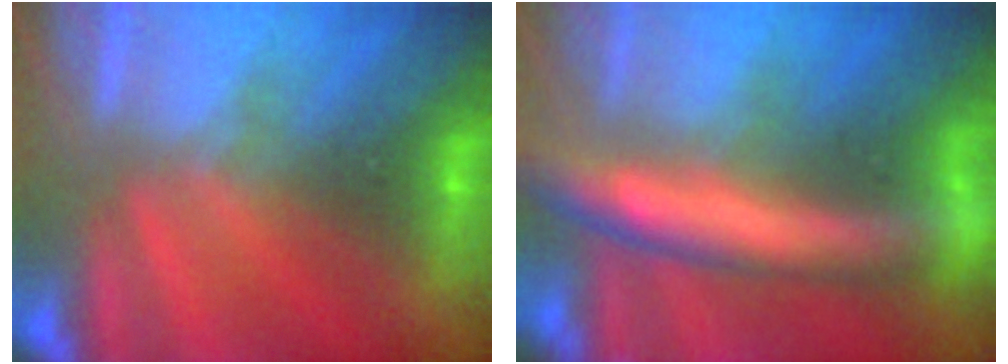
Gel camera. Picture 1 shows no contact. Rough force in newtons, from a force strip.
{"total": 8.0}